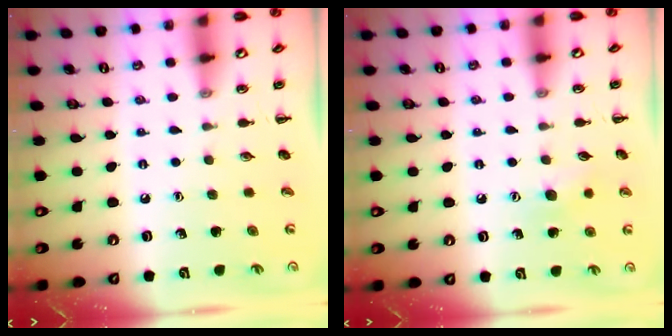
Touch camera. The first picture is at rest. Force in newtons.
{"total": 7.7, "press": 7.5, "slide": 1.8}